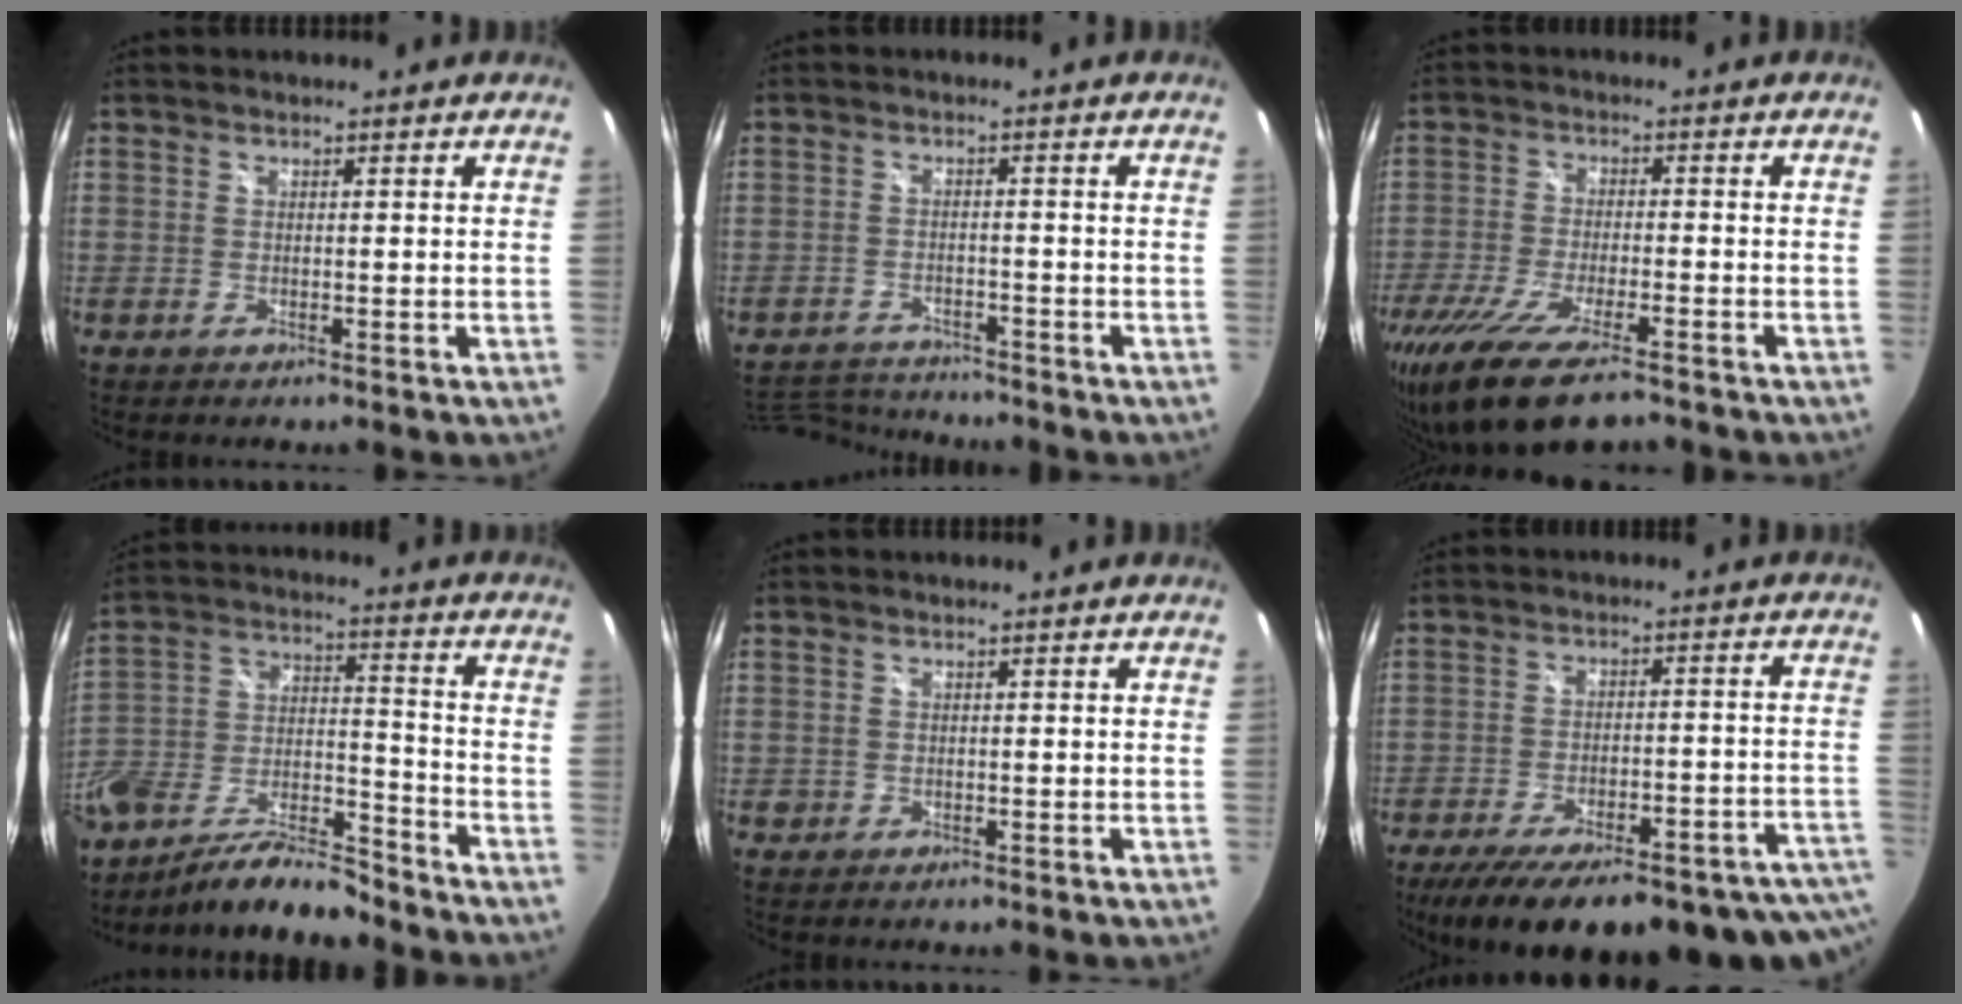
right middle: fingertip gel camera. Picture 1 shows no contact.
{"total": 8.0, "force": [-7.8, 1.5, 1.4], "torque": [-0.052, 0.003, -0.131]}
{"total": 13.1, "force": [-10.0, 2.6, 8.2], "torque": [-0.182, -0.055, -0.178]}
{"total": 16.0, "force": [-10.1, 6.8, 10.3], "torque": [-0.227, -0.010, -0.184]}
{"total": 1.1, "force": [-0.2, 1.1, 0.3], "torque": [-0.004, -0.003, -0.005]}
{"total": 27.2, "force": [-21.8, 7.6, 14.3], "torque": [-0.215, -0.040, -0.282]}